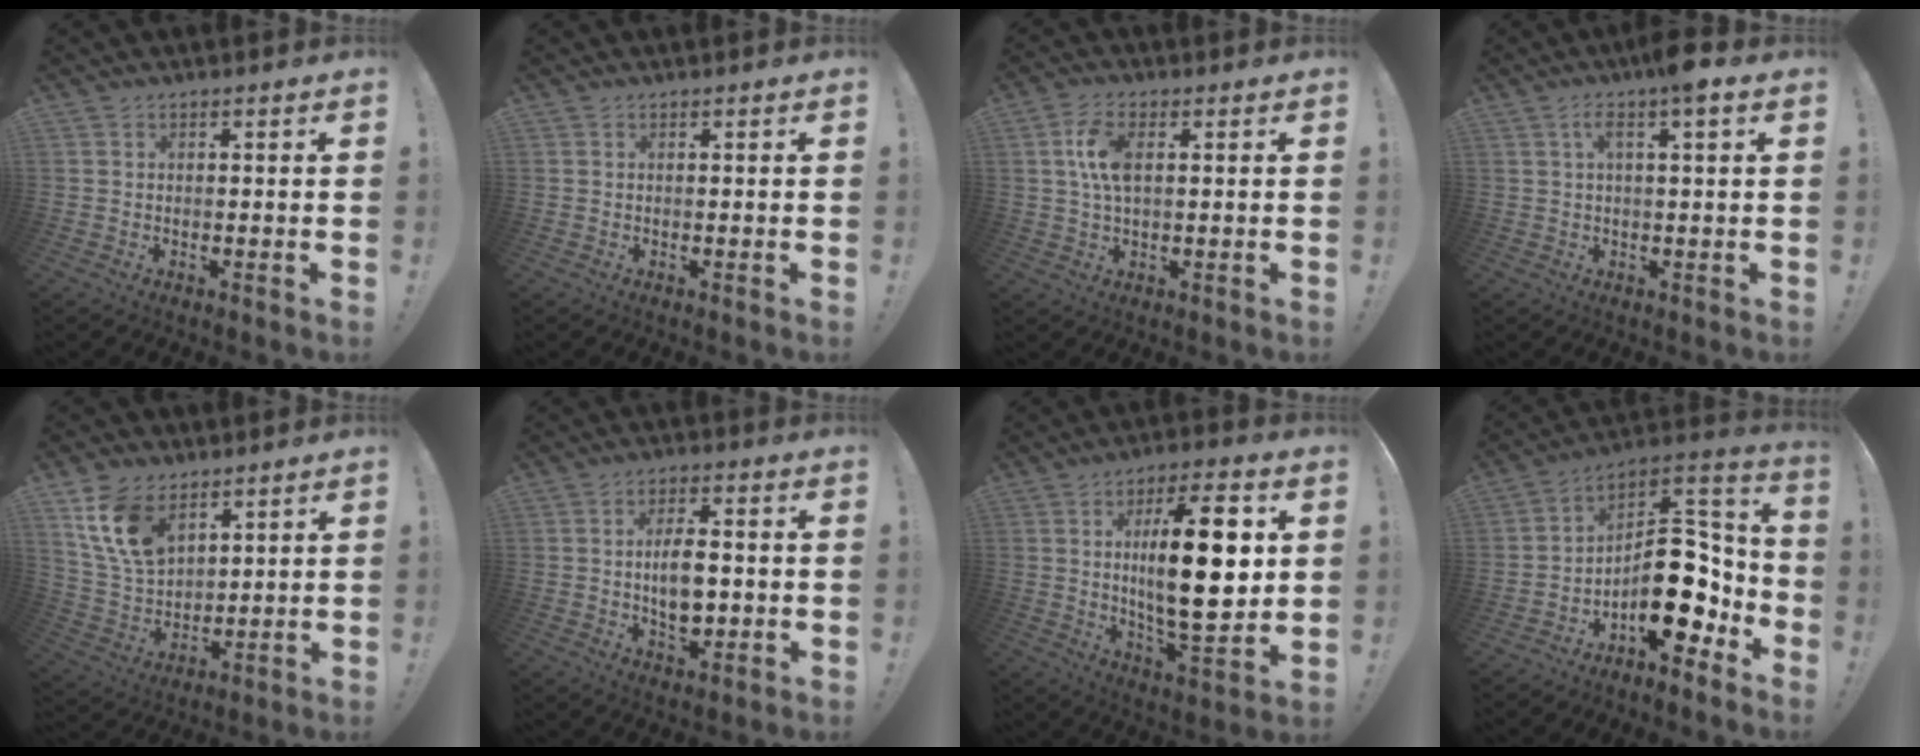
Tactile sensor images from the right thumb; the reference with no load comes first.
{"total": 0.0}
{"total": 8.1, "force": [1.6, 4.0, 6.8], "torque": [-0.138, 0.003, 0.026]}
{"total": 6.1, "force": [2.4, 0.6, 5.6], "torque": [-0.092, -0.001, 0.034]}
{"total": 13.9, "force": [7.8, 8.4, 7.9], "torque": [-0.167, -0.034, 0.153]}
{"total": 9.2, "force": [-0.5, 4.9, 7.8], "torque": [-0.123, 0.000, -0.009]}
{"total": 22.4, "force": [3.5, 7.6, 20.8], "torque": [-0.330, -0.016, 0.044]}
{"total": 18.9, "force": [-4.6, 11.1, 14.6], "torque": [-0.185, 0.024, -0.059]}